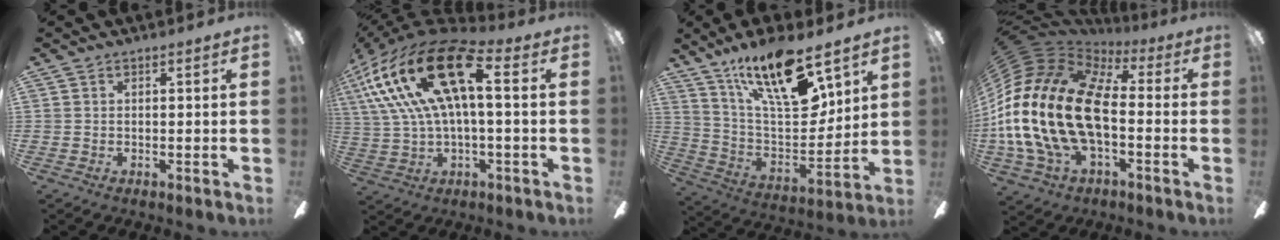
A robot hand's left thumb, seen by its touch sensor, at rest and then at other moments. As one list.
[{"total": 24.5, "force": [6.1, 10.8, 21.2], "torque": [-0.413, -0.001, 0.102]}, {"total": 23.2, "force": [14.8, 8.5, 15.8], "torque": [-0.267, -0.082, 0.249]}, {"total": 26.8, "force": [-2.1, 15.7, 21.6], "torque": [-0.481, 0.019, -0.037]}]